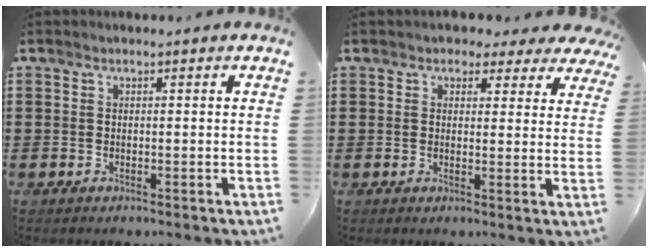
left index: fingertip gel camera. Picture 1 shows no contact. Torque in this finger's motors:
{"motor_torque": [1.12, -1.02, 0.59, 0.08]}